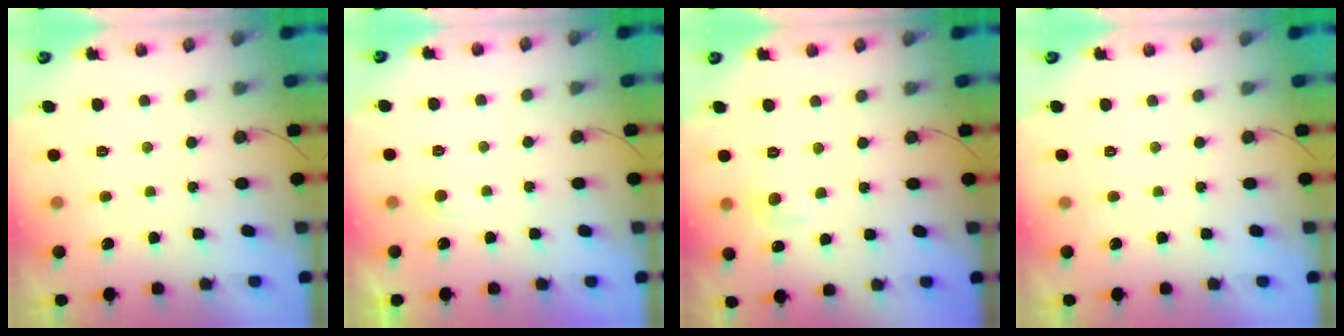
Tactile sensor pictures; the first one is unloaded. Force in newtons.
{"total": 2.2, "press": 2.2, "slide": 0.2}
{"total": 5.6, "press": 5.5, "slide": 0.8}
{"total": 0.0}